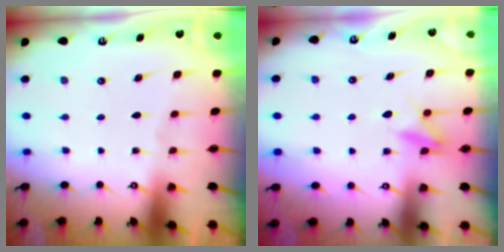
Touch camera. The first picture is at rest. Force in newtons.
{"total": 9.2, "press": 9.1, "slide": 1.2}